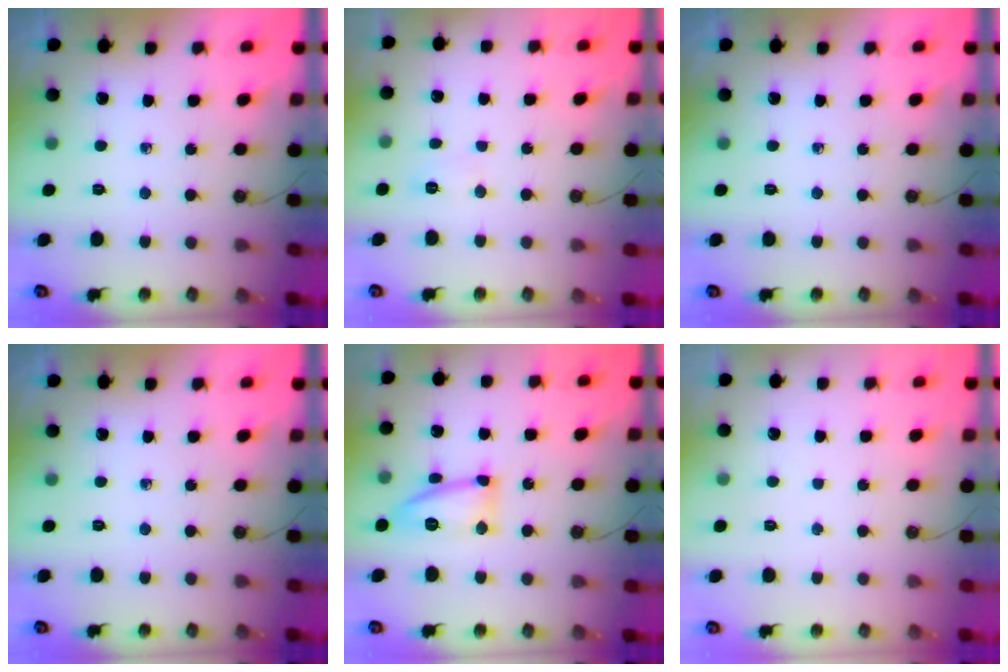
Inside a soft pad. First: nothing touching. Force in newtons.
{"total": 3.6, "press": 3.5, "slide": 0.8}
{"total": 0.0}
{"total": 0.0}
{"total": 13.4, "press": 13.3, "slide": 1.0}
{"total": 0.9, "press": 0.9, "slide": 0.0}